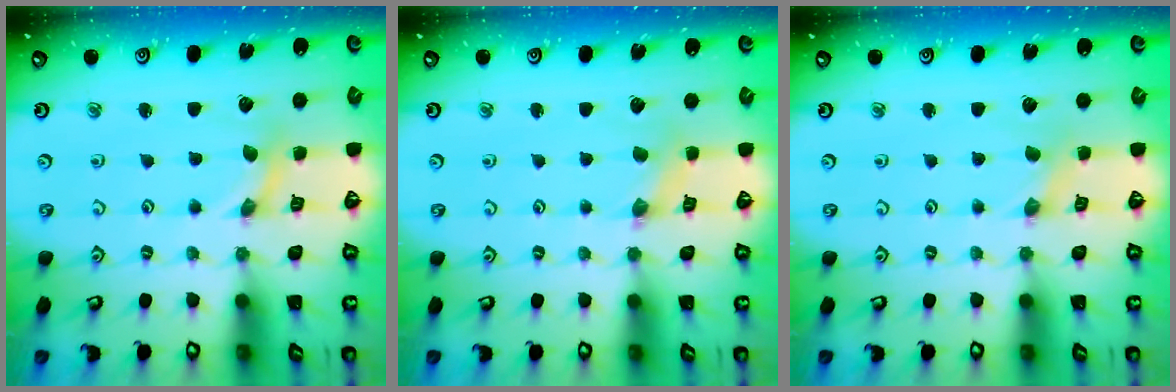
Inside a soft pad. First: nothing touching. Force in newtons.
{"total": 0.8, "press": 0.8, "slide": 0.3}
{"total": 0.5, "press": 0.5, "slide": 0.1}